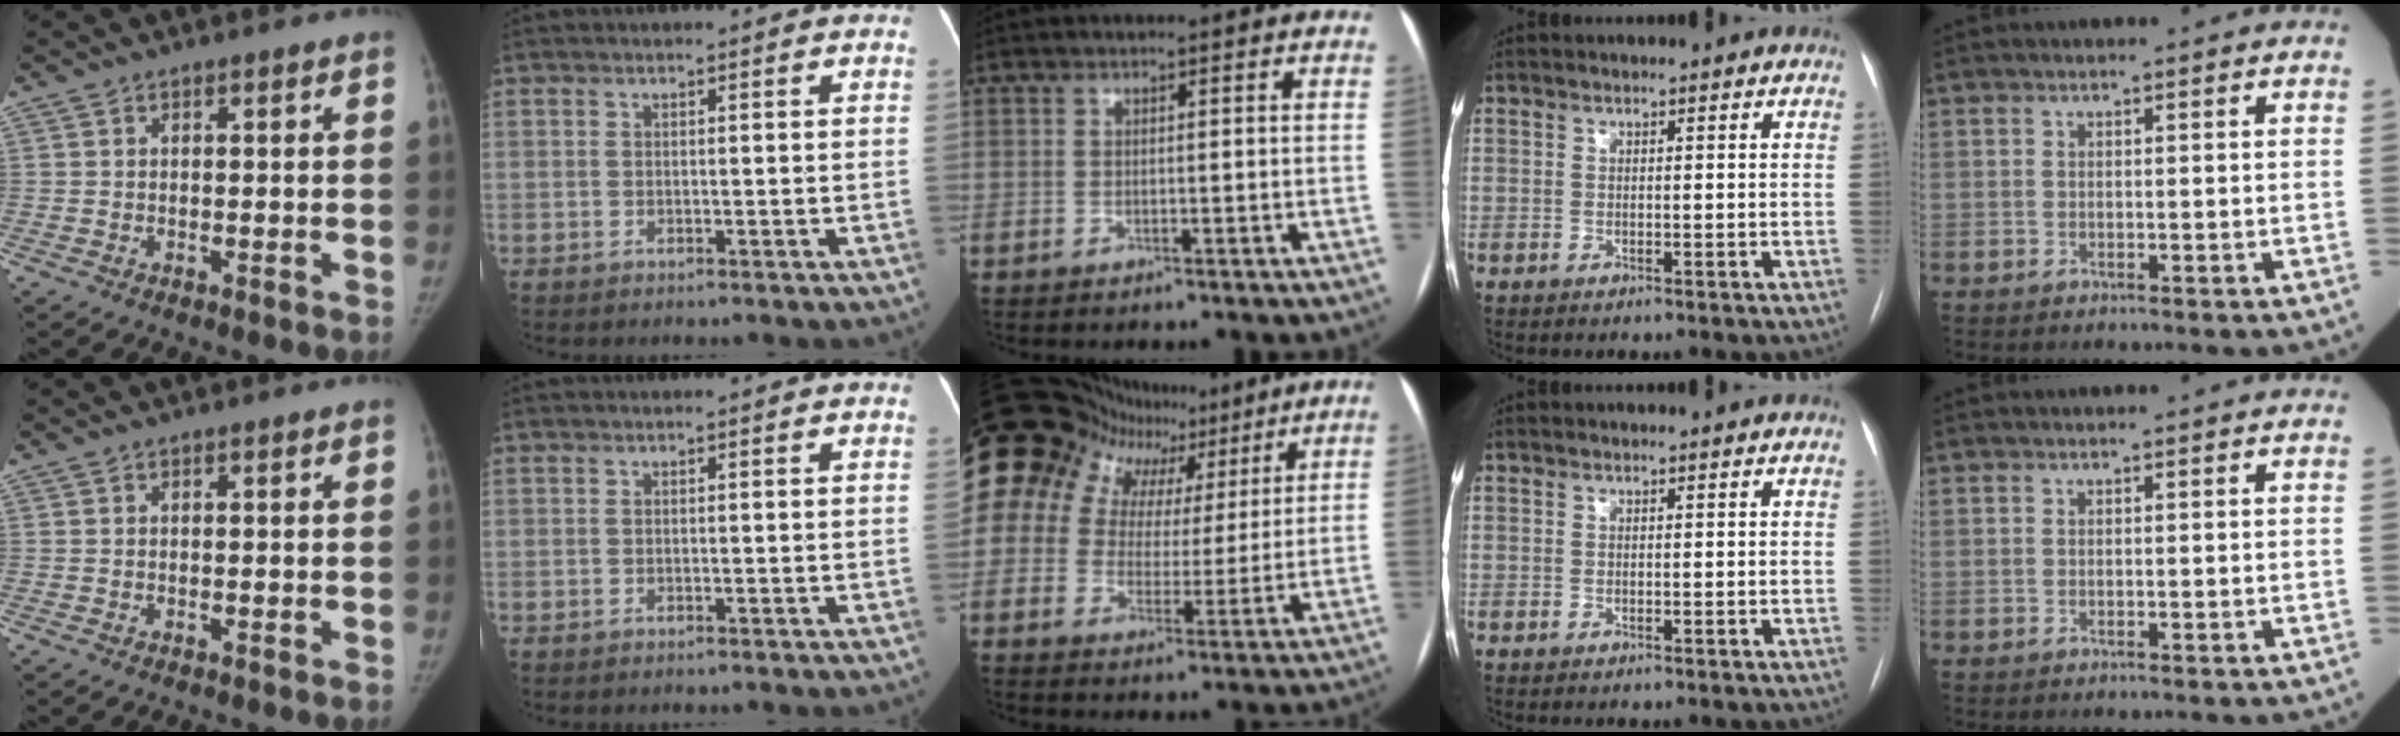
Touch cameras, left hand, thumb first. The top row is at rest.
{"middle": {"total": 22.0, "force": [12.0, 16.6, 8.0], "torque": [-0.197, 0.094, 0.188]}}